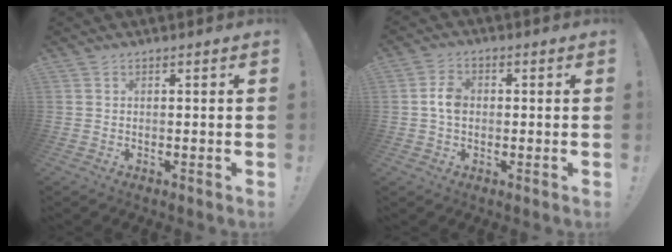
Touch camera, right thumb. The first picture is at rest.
{"total": 5.0, "force": [-0.2, 3.5, 3.7], "torque": [-0.062, 0.013, -0.002]}